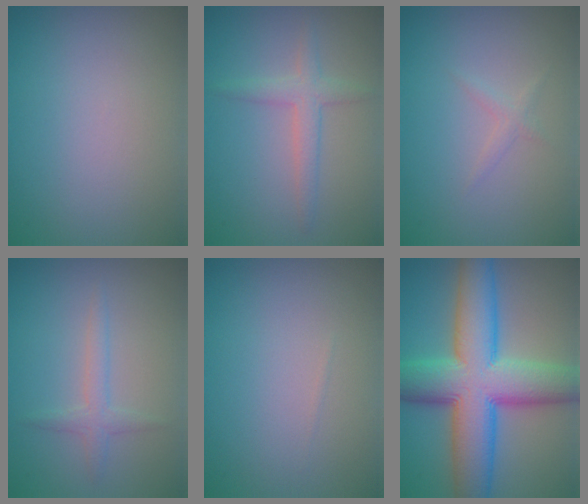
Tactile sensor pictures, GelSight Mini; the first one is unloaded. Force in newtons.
{"total": 2.2, "press": 2.2, "slide": 0.0}
{"total": 0.8, "press": 0.8, "slide": 0.0}
{"total": 1.7, "press": 1.7, "slide": 0.0}
{"total": 0.0}
{"total": 12.7, "press": 12.7, "slide": 0.1}